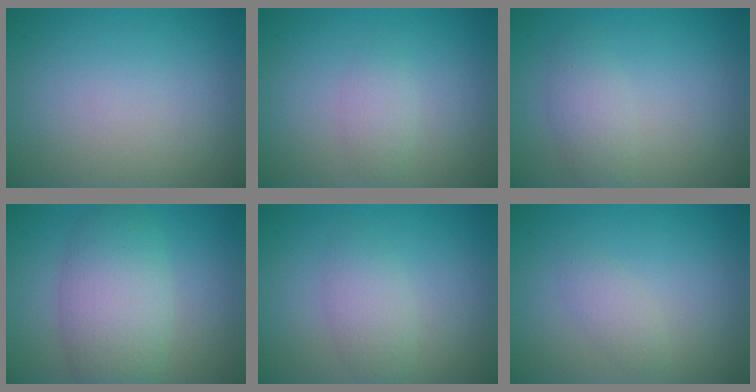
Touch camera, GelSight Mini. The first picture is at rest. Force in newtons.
{"total": 1.4, "press": 1.4, "slide": 0.0}
{"total": 2.1, "press": 2.1, "slide": 0.1}
{"total": 6.2, "press": 6.2, "slide": 0.4}
{"total": 2.3, "press": 2.3, "slide": 0.1}
{"total": 1.3, "press": 1.3, "slide": 0.0}